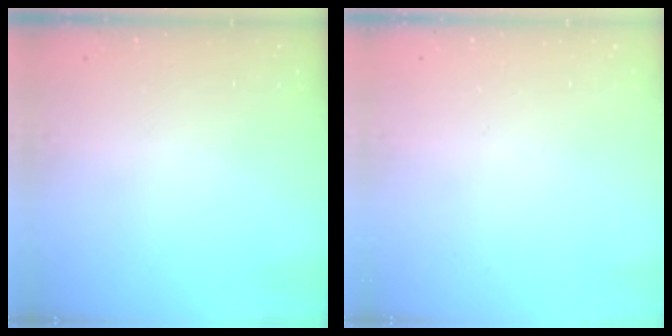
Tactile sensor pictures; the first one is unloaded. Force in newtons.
{"total": 0.0}